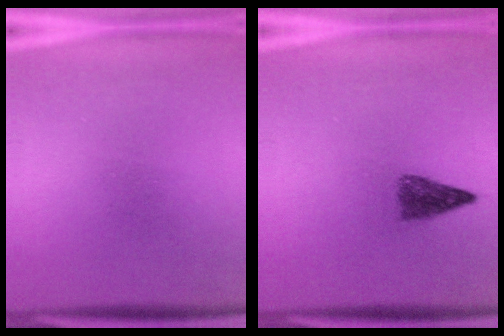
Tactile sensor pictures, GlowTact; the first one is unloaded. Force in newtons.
{"total": 2.9}